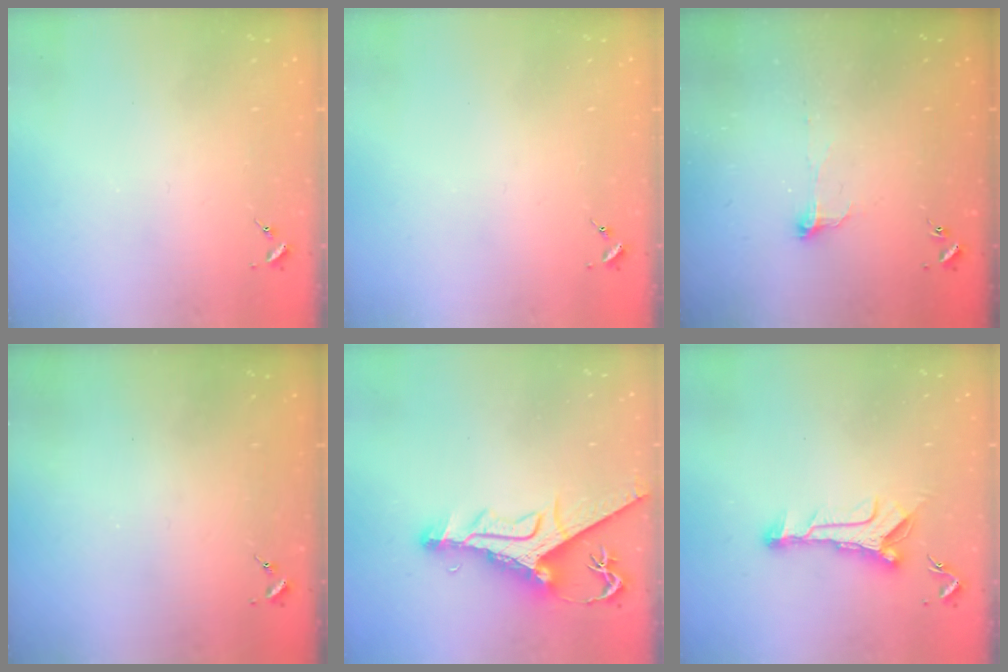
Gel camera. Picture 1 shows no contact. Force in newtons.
{"total": 0.0}
{"total": 6.2, "press": 6.2, "slide": 0.5}
{"total": 0.0}
{"total": 14.7, "press": 14.6, "slide": 1.3}
{"total": 10.1, "press": 10.1, "slide": 0.5}